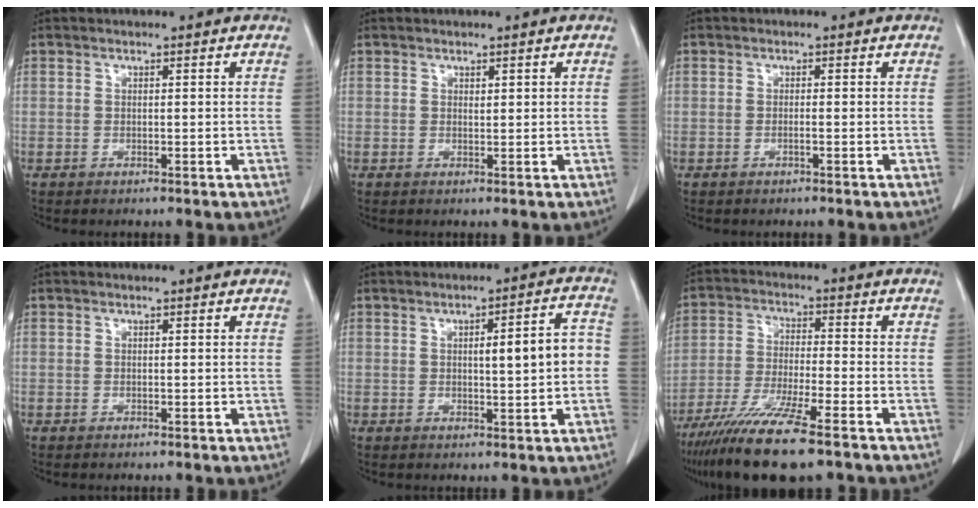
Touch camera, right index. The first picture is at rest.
{"total": 0.5, "force": [0.3, 0.2, 0.4], "torque": [-0.005, -0.002, 0.006]}
{"total": 0.6, "force": [-0.3, -0.1, 0.6], "torque": [-0.011, 0.001, -0.005]}
{"total": 0.0}
{"total": 7.0, "force": [0.1, 1.2, 6.9], "torque": [-0.096, 0.018, 0.003]}
{"total": 14.0, "force": [-10.1, 1.0, 9.7], "torque": [-0.191, -0.042, -0.176]}